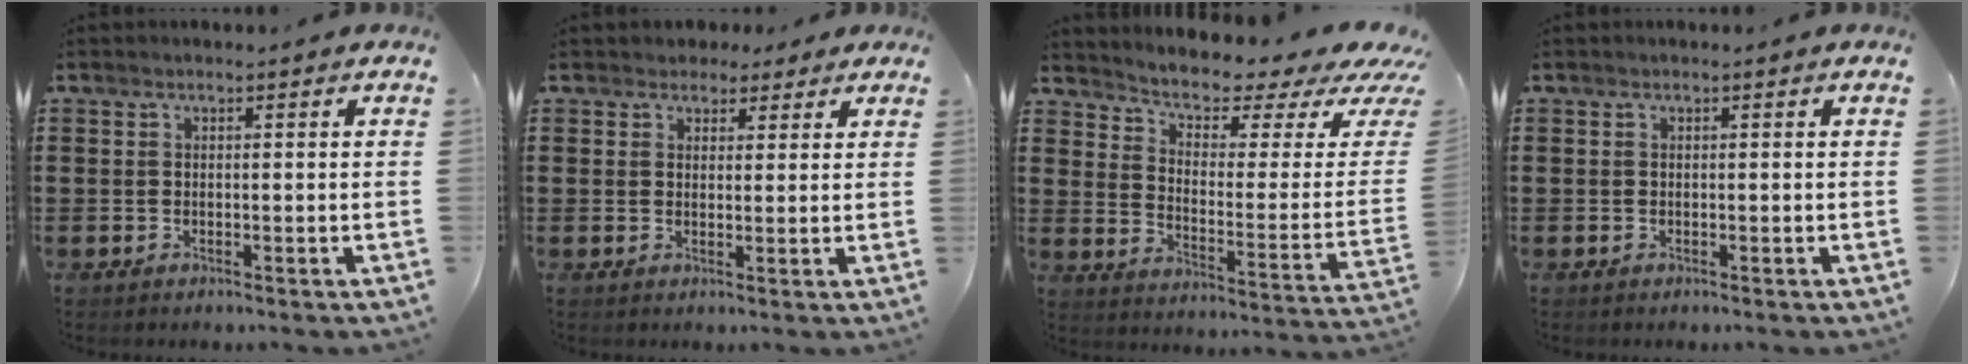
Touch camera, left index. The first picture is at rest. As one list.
[{"total": 2.6, "force": [2.0, 1.7, 0.2], "torque": [-0.013, 0.011, 0.037]}, {"total": 3.8, "force": [2.7, 1.3, 2.3], "torque": [-0.054, -0.029, 0.038]}, {"total": 0.0}]